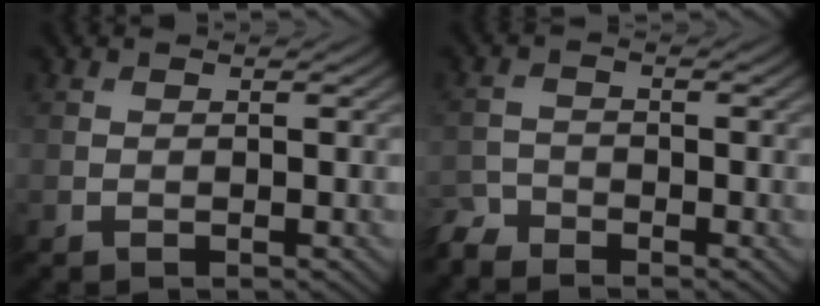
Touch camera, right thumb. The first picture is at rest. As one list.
[{"total": 2.7, "force": [-2.6, 0.8, 0.2], "torque": [-0.008, -0.003, -0.062]}]